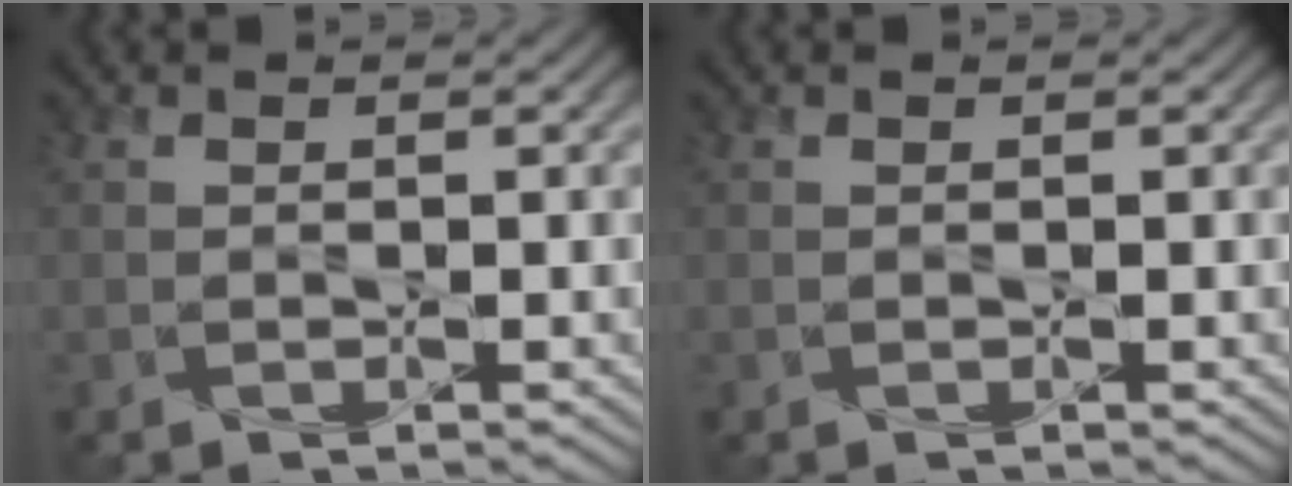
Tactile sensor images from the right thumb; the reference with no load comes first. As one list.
[{"total": 0.0}]